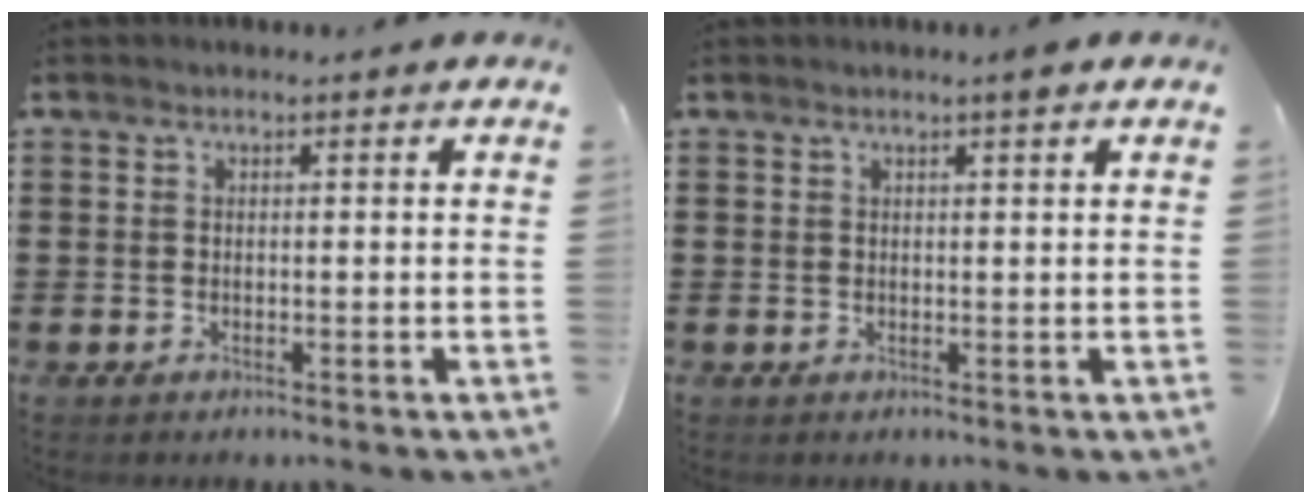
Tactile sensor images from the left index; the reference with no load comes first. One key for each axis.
{"total": 1.6, "fx": 1.1, "fy": 0.0, "fz": 1.1, "tx": -0.023, "ty": 0.000, "tz": 0.019}